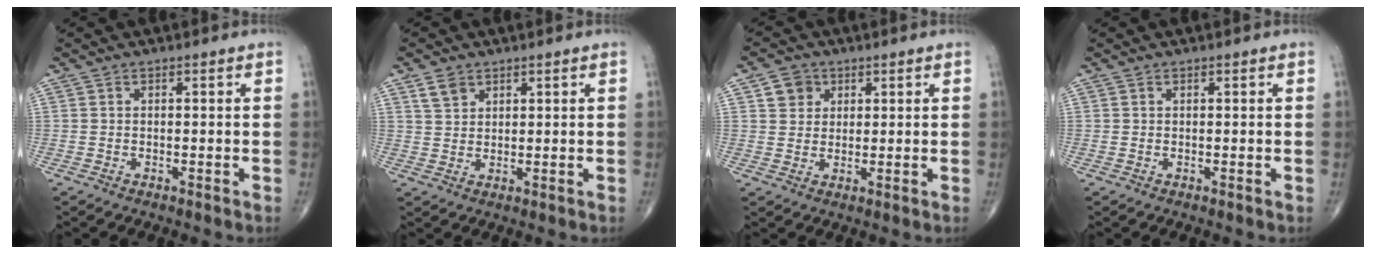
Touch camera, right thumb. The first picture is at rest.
{"total": 3.4, "force": [2.2, 2.3, 1.3], "torque": [-0.017, -0.009, 0.046]}
{"total": 4.5, "force": [1.9, 3.9, 1.3], "torque": [-0.001, -0.006, 0.031]}
{"total": 0.0}